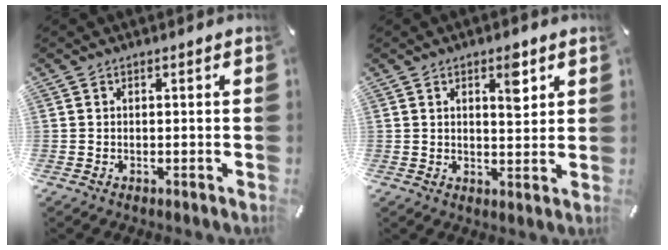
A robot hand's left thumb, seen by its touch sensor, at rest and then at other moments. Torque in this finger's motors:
{"motor_torque": [0.28, -0.22, 0.18, 0.25, 0.04]}